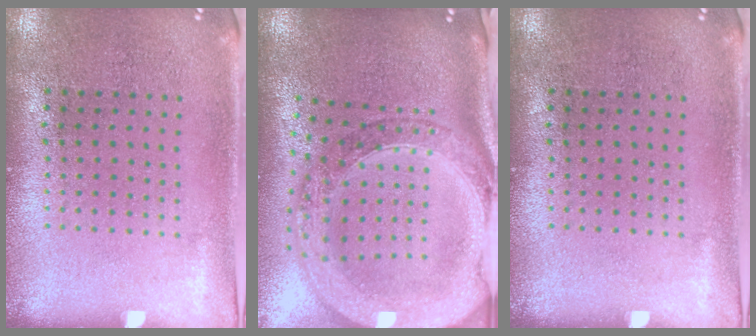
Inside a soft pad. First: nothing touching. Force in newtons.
{"total": 3.3, "press": 2.6, "slide": 2.0}
{"total": 0.0}